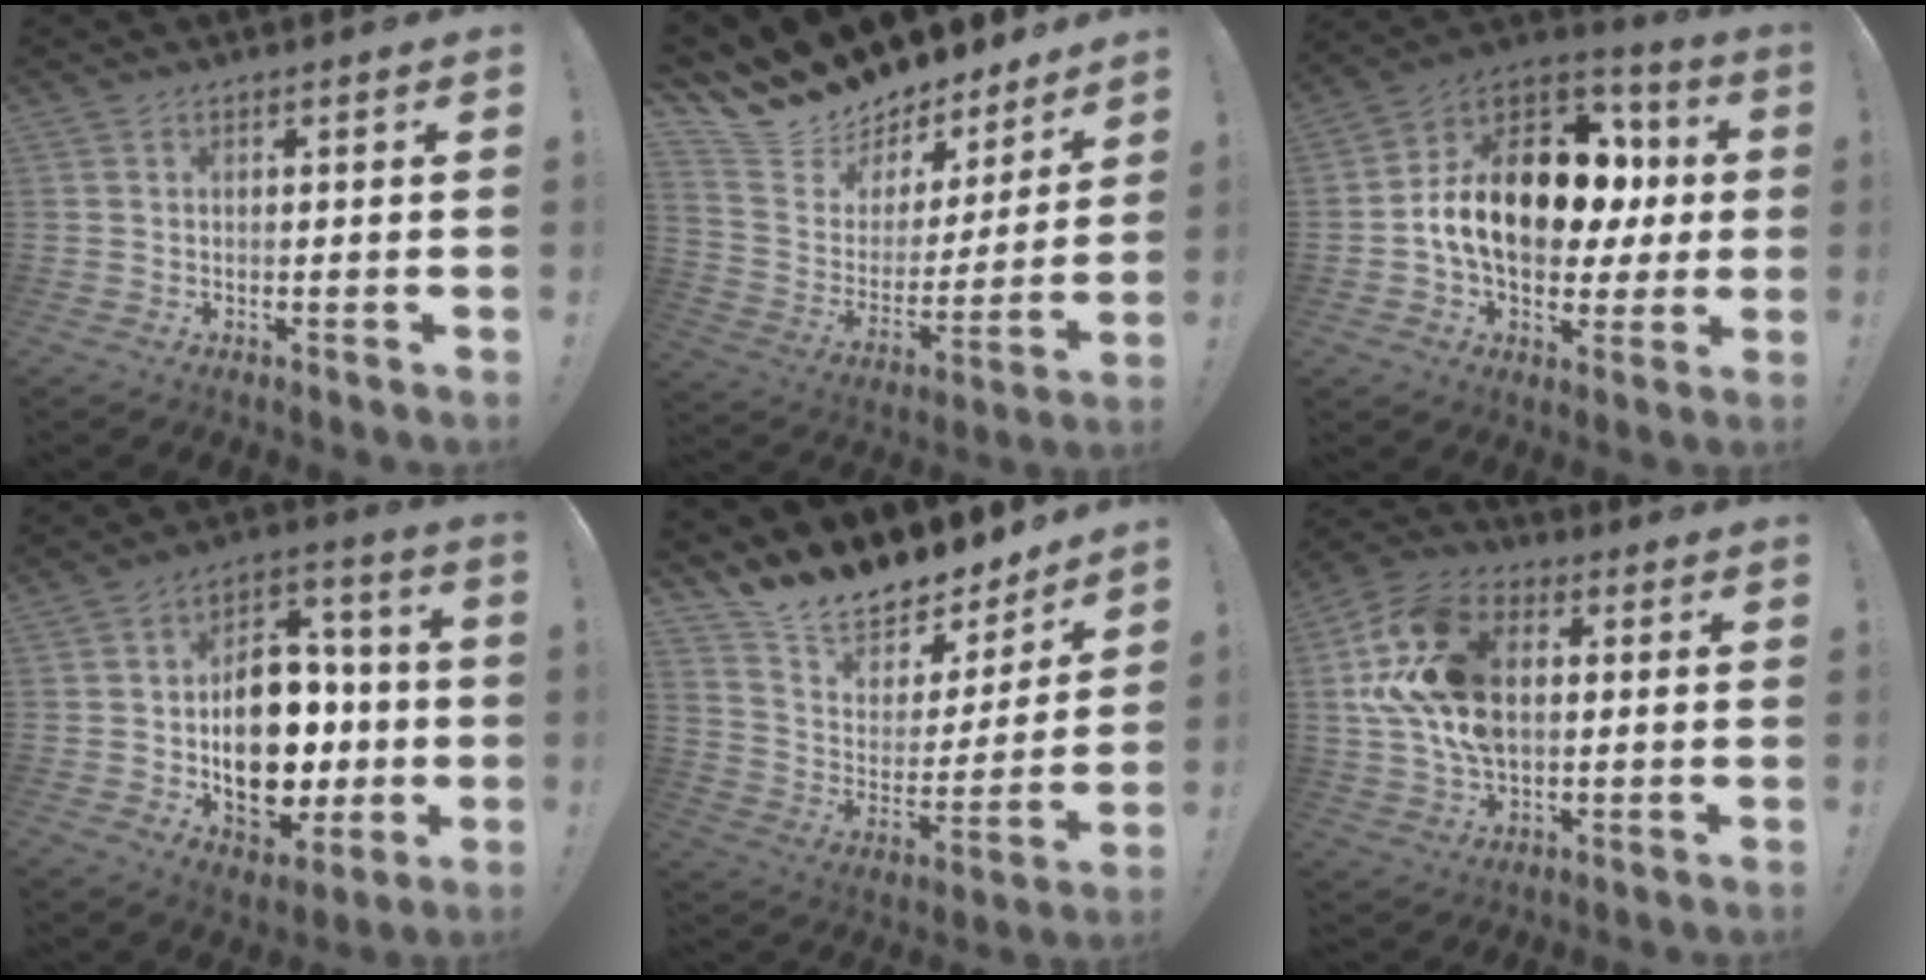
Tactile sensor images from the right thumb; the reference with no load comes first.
{"total": 13.8, "force": [12.2, 5.7, 3.1], "torque": [-0.077, -0.101, 0.229]}
{"total": 20.6, "force": [0.4, 13.7, 15.3], "torque": [-0.249, 0.012, 0.017]}
{"total": 19.7, "force": [-2.9, 13.5, 14.1], "torque": [-0.224, 0.017, -0.036]}
{"total": 14.0, "force": [12.6, 5.1, 3.3], "torque": [-0.073, -0.108, 0.229]}
{"total": 21.1, "force": [3.0, 14.4, 15.1], "torque": [-0.279, 0.006, 0.060]}